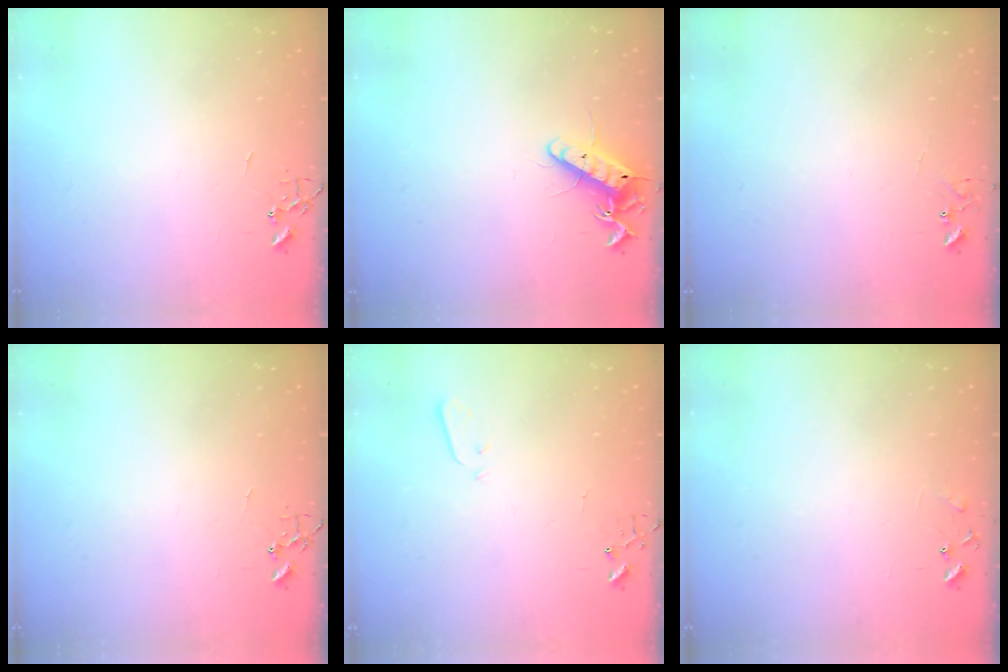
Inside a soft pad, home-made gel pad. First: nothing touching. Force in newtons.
{"total": 12.8, "press": 12.8, "slide": 0.6}
{"total": 5.9, "press": 5.9, "slide": 0.5}
{"total": 0.0}
{"total": 2.1, "press": 2.0, "slide": 0.4}
{"total": 6.4, "press": 6.4, "slide": 0.4}